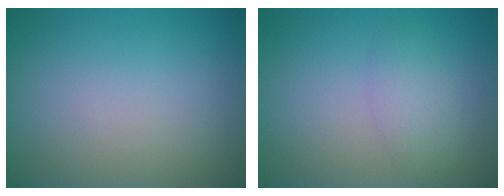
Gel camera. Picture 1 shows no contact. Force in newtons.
{"total": 2.0, "press": 2.0, "slide": 0.1}